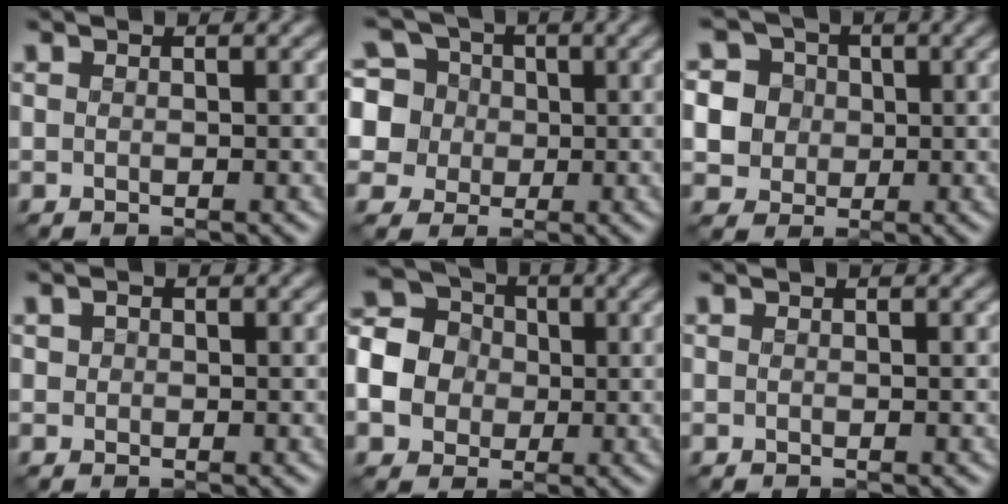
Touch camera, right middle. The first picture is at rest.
{"total": 8.9, "force": [1.5, 8.2, 3.0], "torque": [-0.082, 0.041, 0.016]}
{"total": 8.5, "force": [1.4, 7.8, 2.9], "torque": [-0.078, 0.034, 0.016]}
{"total": 0.8, "force": [0.2, 0.7, 0.3], "torque": [-0.003, -0.001, 0.000]}
{"total": 8.2, "force": [-0.6, 7.2, 3.9], "torque": [-0.106, 0.012, -0.037]}
{"total": 0.0}